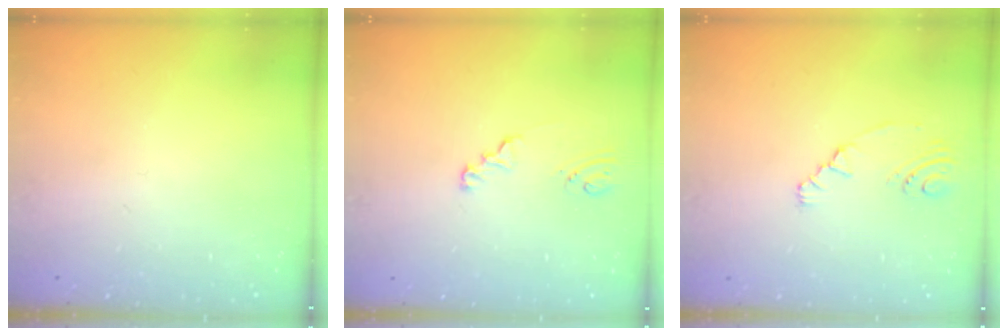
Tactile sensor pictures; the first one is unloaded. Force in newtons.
{"total": 2.1, "press": 2.1, "slide": 0.2}
{"total": 5.4, "press": 0.8, "slide": 5.3}